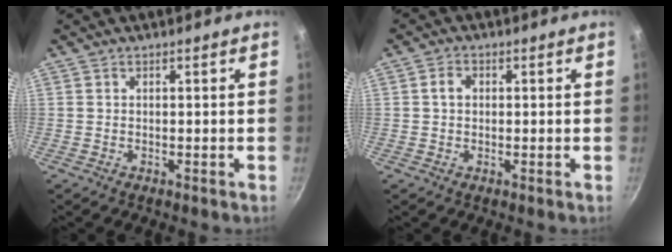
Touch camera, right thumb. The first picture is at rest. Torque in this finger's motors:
{"motor_torque": [0.33, 0.82, 0.49, -0.28, -0.01]}